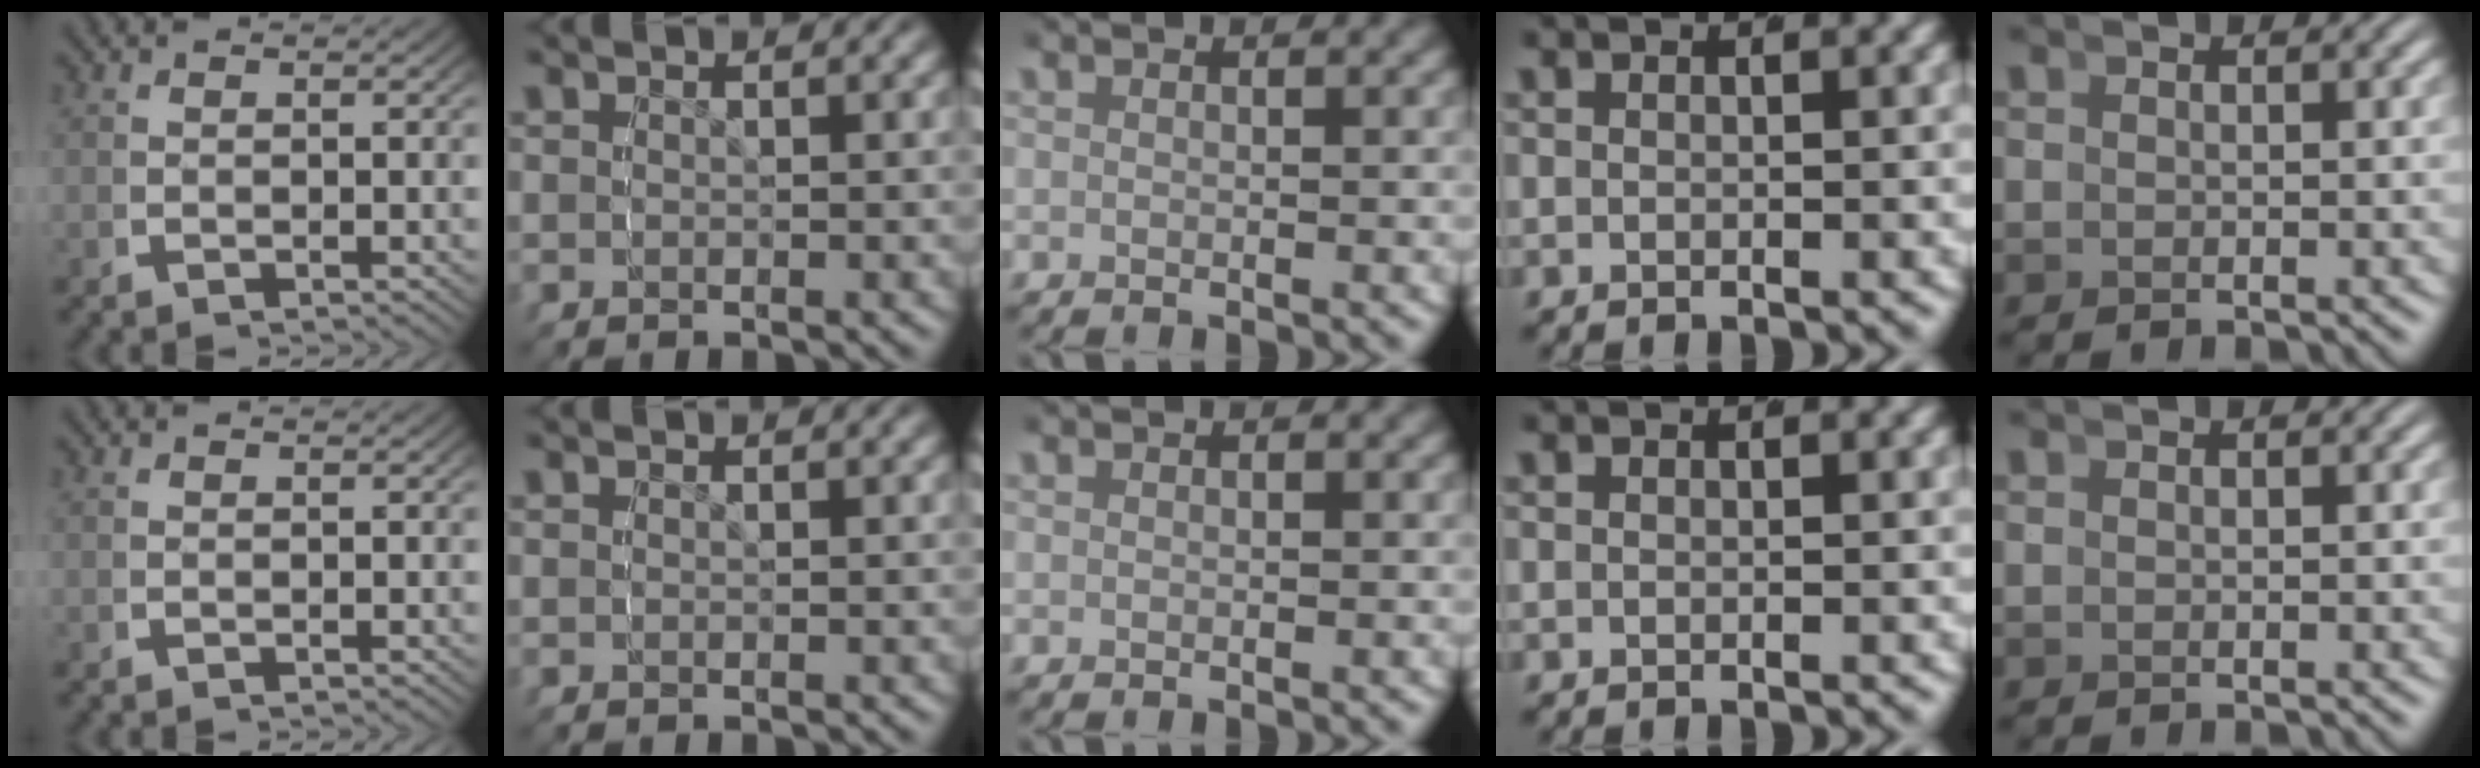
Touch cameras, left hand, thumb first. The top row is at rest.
{}